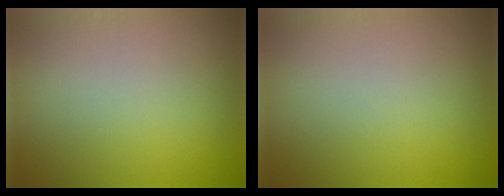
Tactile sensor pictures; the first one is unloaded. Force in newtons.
{"total": 0.0}